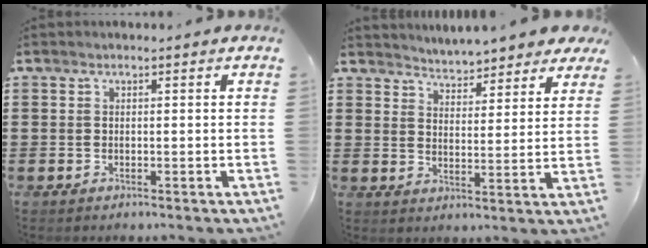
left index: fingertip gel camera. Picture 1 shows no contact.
{"total": 4.4, "force": [4.4, 0.1, -0.3], "torque": [-0.018, -0.026, 0.078]}